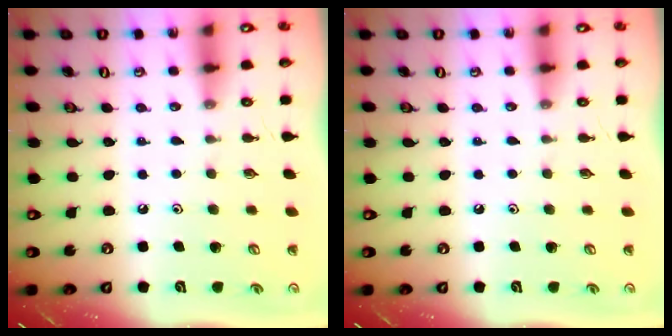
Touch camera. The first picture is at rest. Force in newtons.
{"total": 0.0}